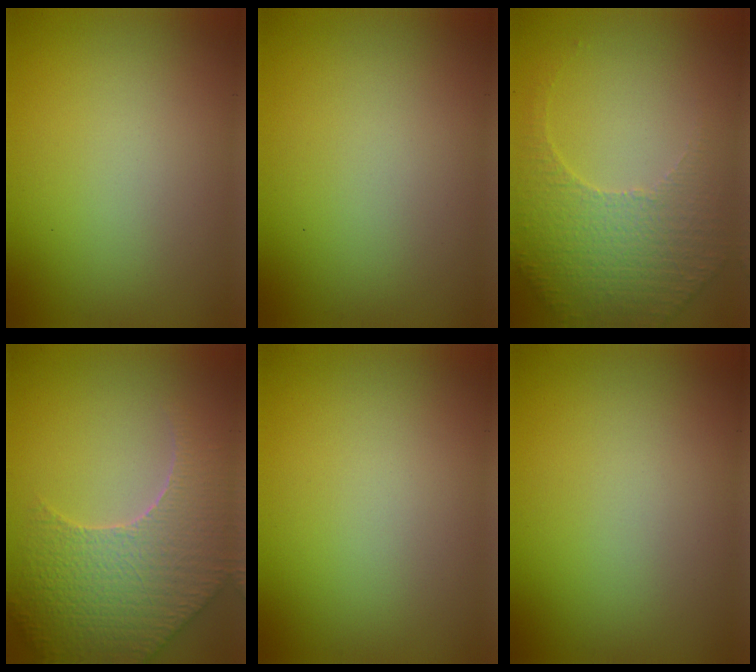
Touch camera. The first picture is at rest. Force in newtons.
{"total": 0.0}
{"total": 5.3, "press": 3.6, "slide": 3.9}
{"total": 8.0, "press": 5.9, "slide": 5.4}
{"total": 0.0}
{"total": 0.0}